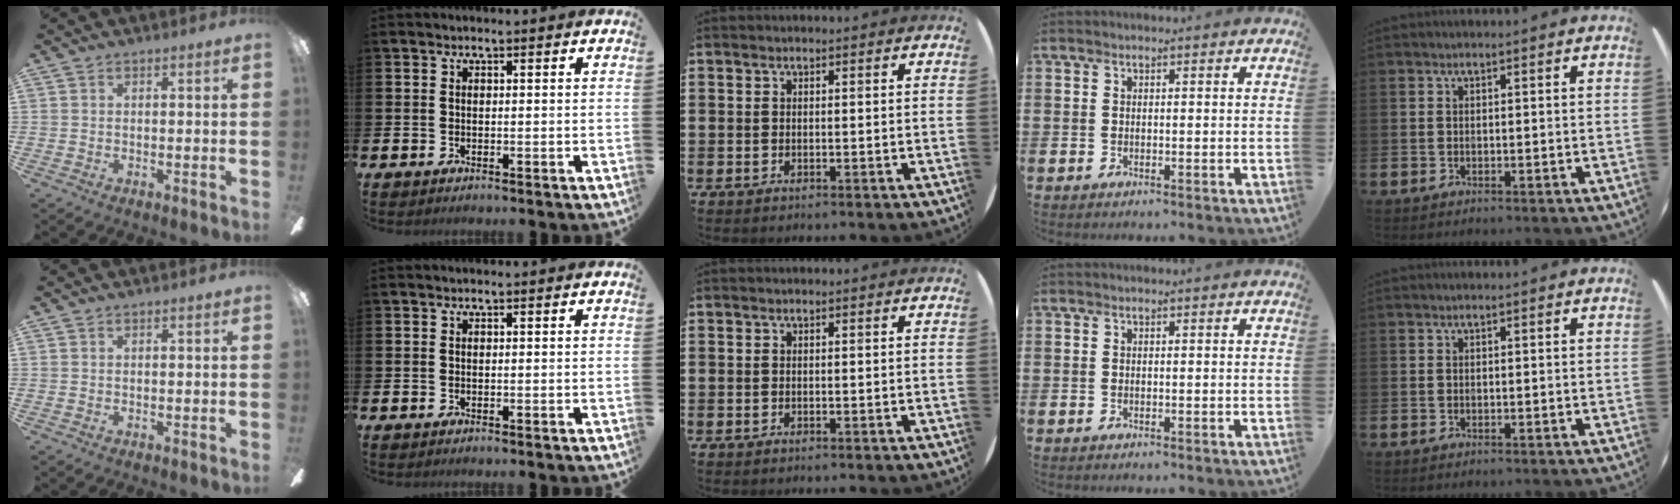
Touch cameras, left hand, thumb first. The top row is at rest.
{}